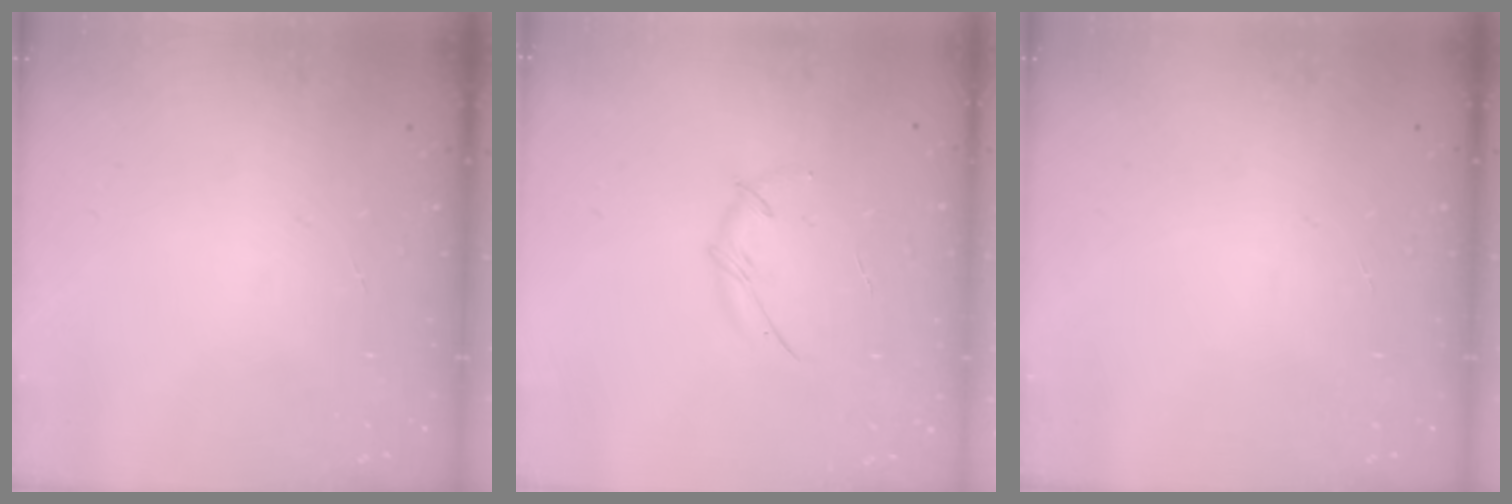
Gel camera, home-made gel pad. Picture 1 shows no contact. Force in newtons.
{"total": 4.8, "press": 4.7, "slide": 1.0}
{"total": 0.0}